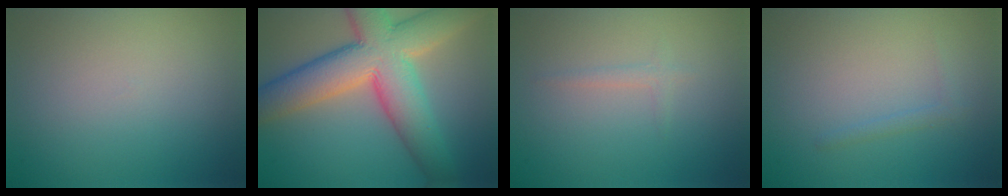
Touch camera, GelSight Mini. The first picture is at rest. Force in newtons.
{"total": 11.0, "press": 11.0, "slide": 0.6}
{"total": 0.9, "press": 0.9, "slide": 0.1}
{"total": 0.8, "press": 0.8, "slide": 0.1}